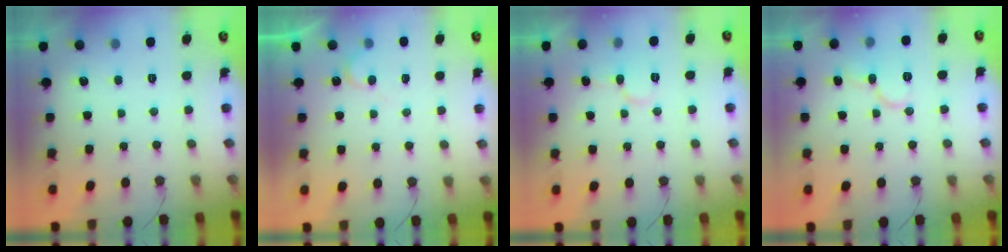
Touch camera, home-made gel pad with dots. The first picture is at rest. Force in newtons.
{"total": 5.7, "press": 5.7, "slide": 0.2}
{"total": 6.1, "press": 6.1, "slide": 0.6}
{"total": 10.0, "press": 9.9, "slide": 1.0}